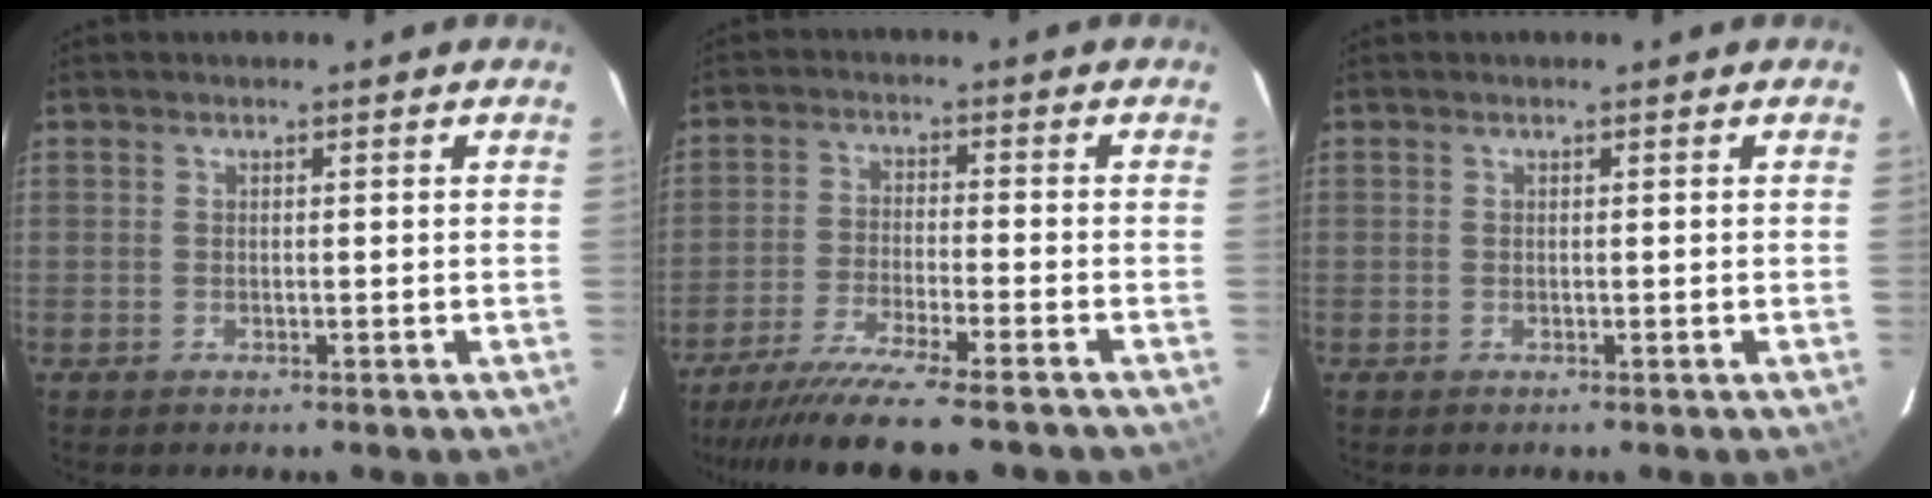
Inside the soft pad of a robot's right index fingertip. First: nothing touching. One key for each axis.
{"total": 14.7, "fx": -12.6, "fy": 0.6, "fz": 7.5, "tx": -0.160, "ty": -0.039, "tz": -0.209}
{"total": 0.0}